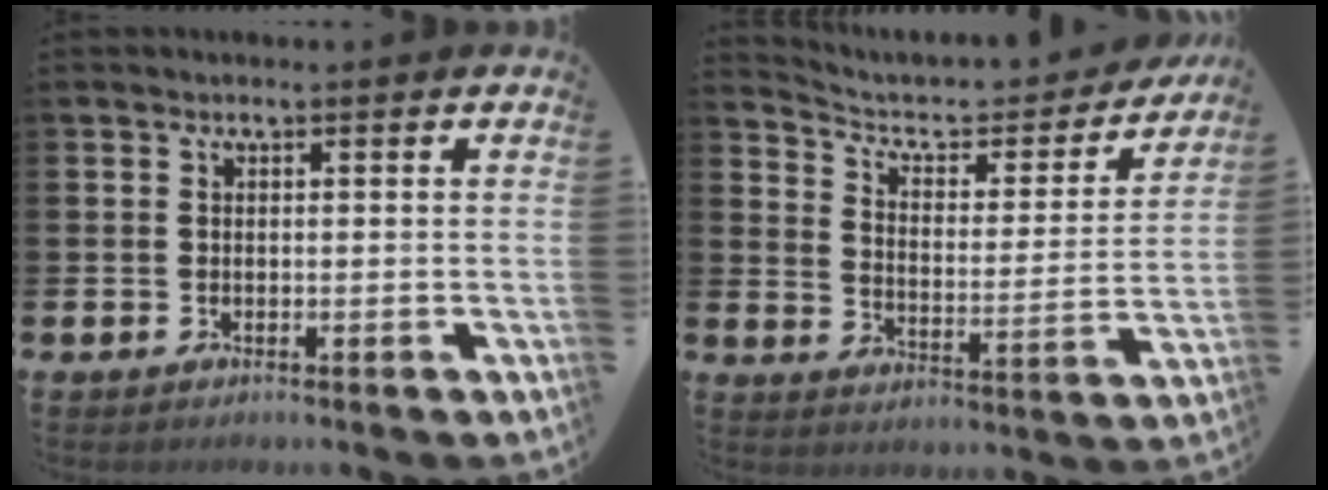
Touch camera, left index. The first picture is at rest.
{"total": 6.0, "force": [5.2, 2.2, 2.0], "torque": [-0.065, -0.040, 0.082]}